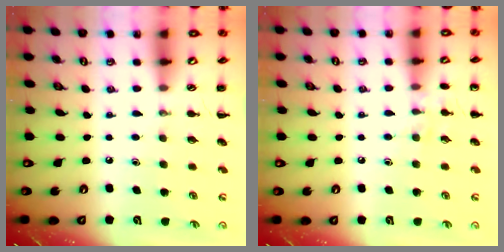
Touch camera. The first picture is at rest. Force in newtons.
{"total": 6.8, "press": 6.5, "slide": 2.0}